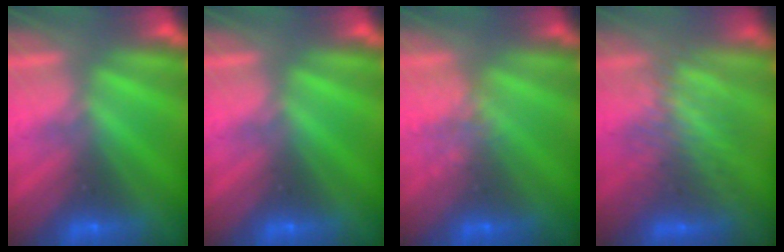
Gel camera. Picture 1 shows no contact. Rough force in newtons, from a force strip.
{"total": 0.0}
{"total": 2.3}
{"total": 2.9}